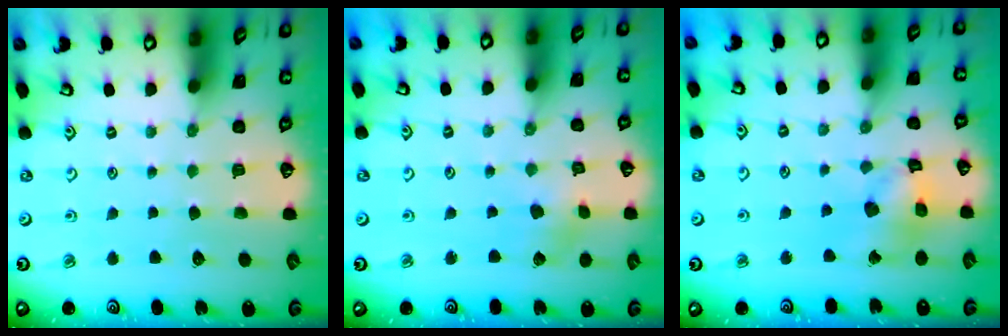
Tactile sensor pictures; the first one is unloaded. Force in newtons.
{"total": 1.9, "press": 1.9, "slide": 0.3}
{"total": 12.3, "press": 12.2, "slide": 1.5}